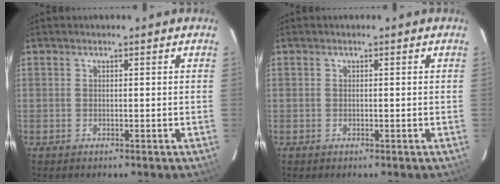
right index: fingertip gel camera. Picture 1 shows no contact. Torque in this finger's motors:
{"motor_torque": [0.10, 0.01, 0.07, 0.01]}